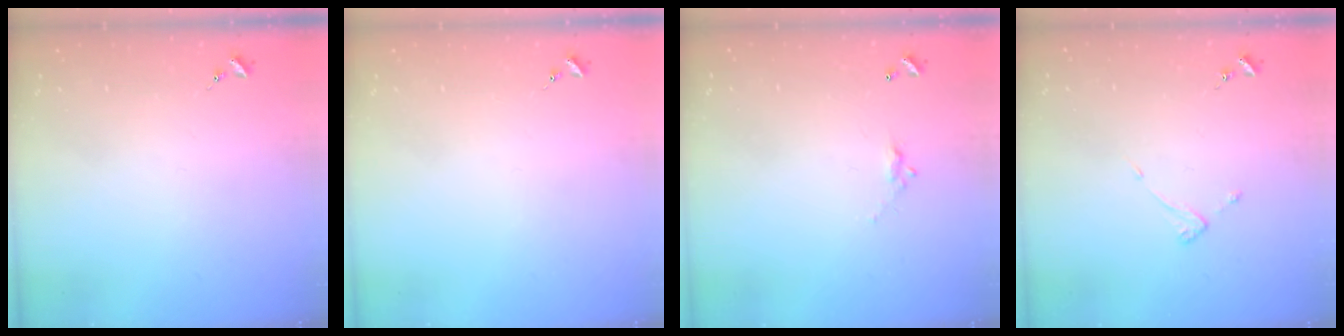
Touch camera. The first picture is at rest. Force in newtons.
{"total": 0.0}
{"total": 4.9, "press": 4.9, "slide": 0.2}
{"total": 3.6, "press": 3.6, "slide": 0.2}